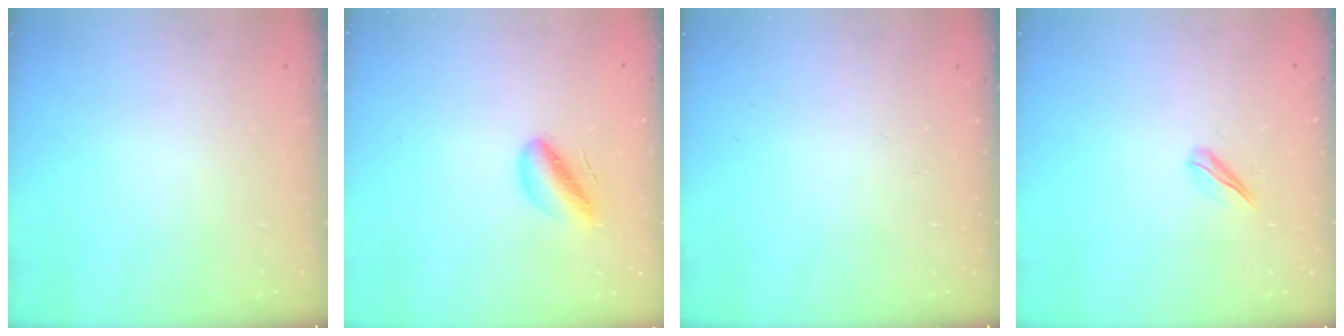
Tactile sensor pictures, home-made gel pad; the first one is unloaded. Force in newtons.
{"total": 6.9, "press": 6.5, "slide": 2.1}
{"total": 0.0}
{"total": 3.8, "press": 3.7, "slide": 1.0}